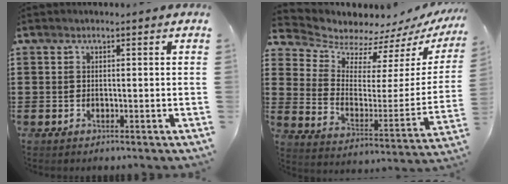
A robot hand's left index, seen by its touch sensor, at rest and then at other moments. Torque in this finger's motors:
{"motor_torque": [1.32, -0.81, -0.38, -0.17]}